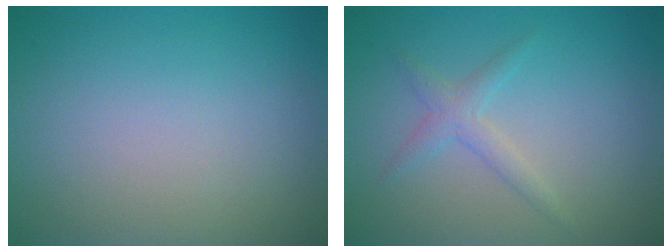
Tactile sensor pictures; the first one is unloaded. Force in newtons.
{"total": 1.7, "press": 1.7, "slide": 0.0}